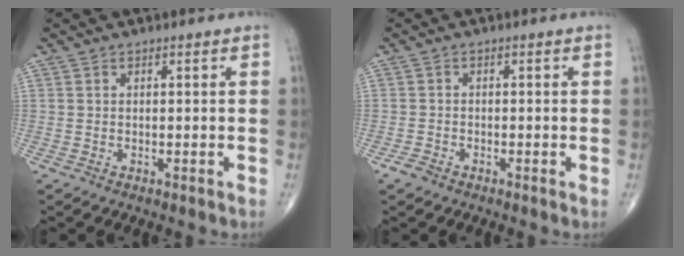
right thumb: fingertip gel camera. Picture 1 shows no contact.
{"total": 1.9, "force": [-1.3, 1.0, 1.0], "torque": [-0.021, -0.001, -0.028]}